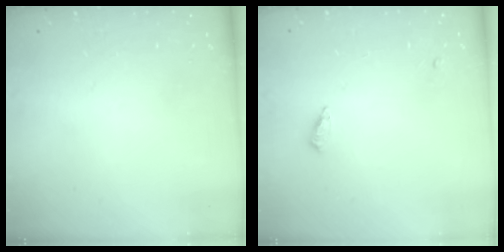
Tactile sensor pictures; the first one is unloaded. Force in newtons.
{"total": 4.2, "press": 4.2, "slide": 0.5}